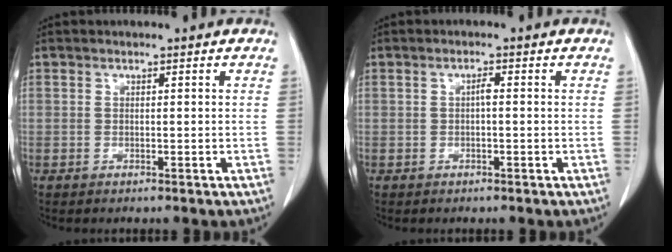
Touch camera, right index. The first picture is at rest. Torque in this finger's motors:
{"motor_torque": [0.18, -0.13, 0.08, 0.03]}